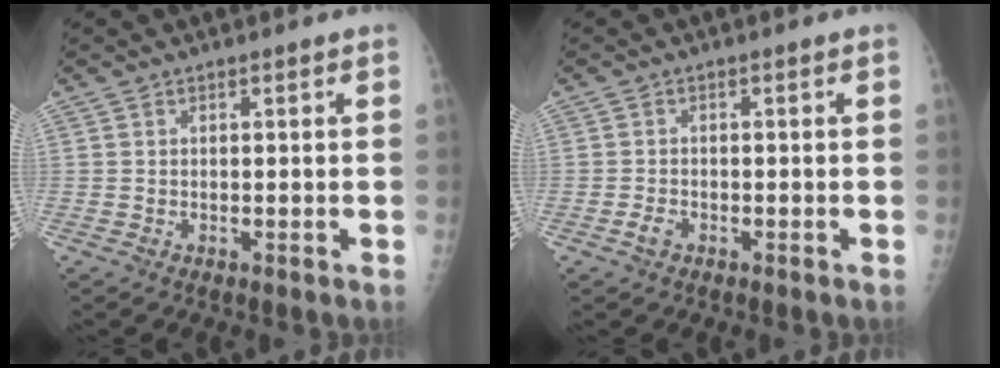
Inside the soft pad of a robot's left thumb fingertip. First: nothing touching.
{"total": 1.5, "force": [-0.8, 0.9, 0.9], "torque": [-0.022, 0.004, -0.016]}